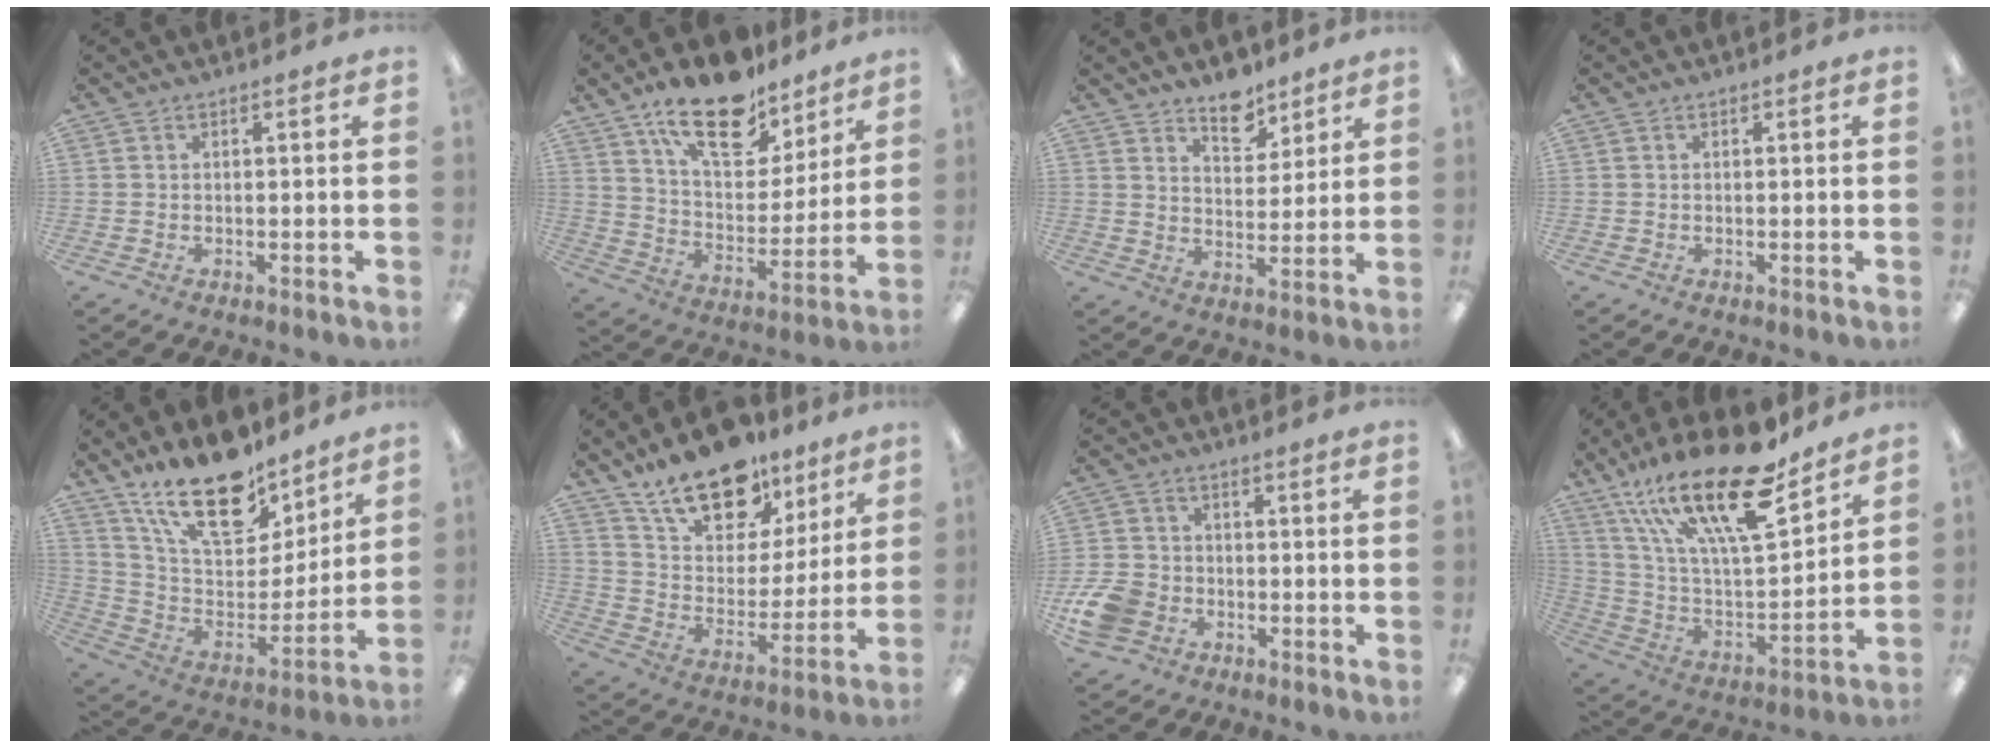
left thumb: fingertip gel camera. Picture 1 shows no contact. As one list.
[{"total": 18.9, "force": [13.6, 8.8, 9.8], "torque": [-0.160, -0.075, 0.235]}, {"total": 7.8, "force": [6.5, 3.8, 2.1], "torque": [-0.014, -0.045, 0.116]}, {"total": 0.0}, {"total": 20.4, "force": [15.1, 8.8, 10.4], "torque": [-0.192, -0.091, 0.270]}, {"total": 18.7, "force": [14.0, 9.5, 8.0], "torque": [-0.144, -0.086, 0.250]}, {"total": 9.1, "force": [-3.6, 7.1, 4.3], "torque": [-0.104, 0.025, -0.064]}, {"total": 25.5, "force": [17.7, 7.6, 16.8], "torque": [-0.303, -0.108, 0.301]}]